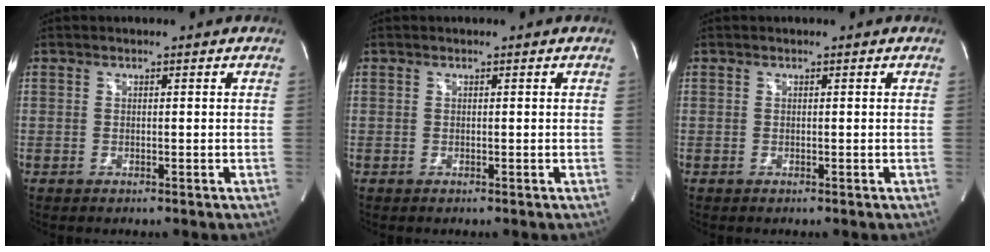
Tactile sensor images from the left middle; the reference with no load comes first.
{"total": 0.0}
{"total": 0.0}